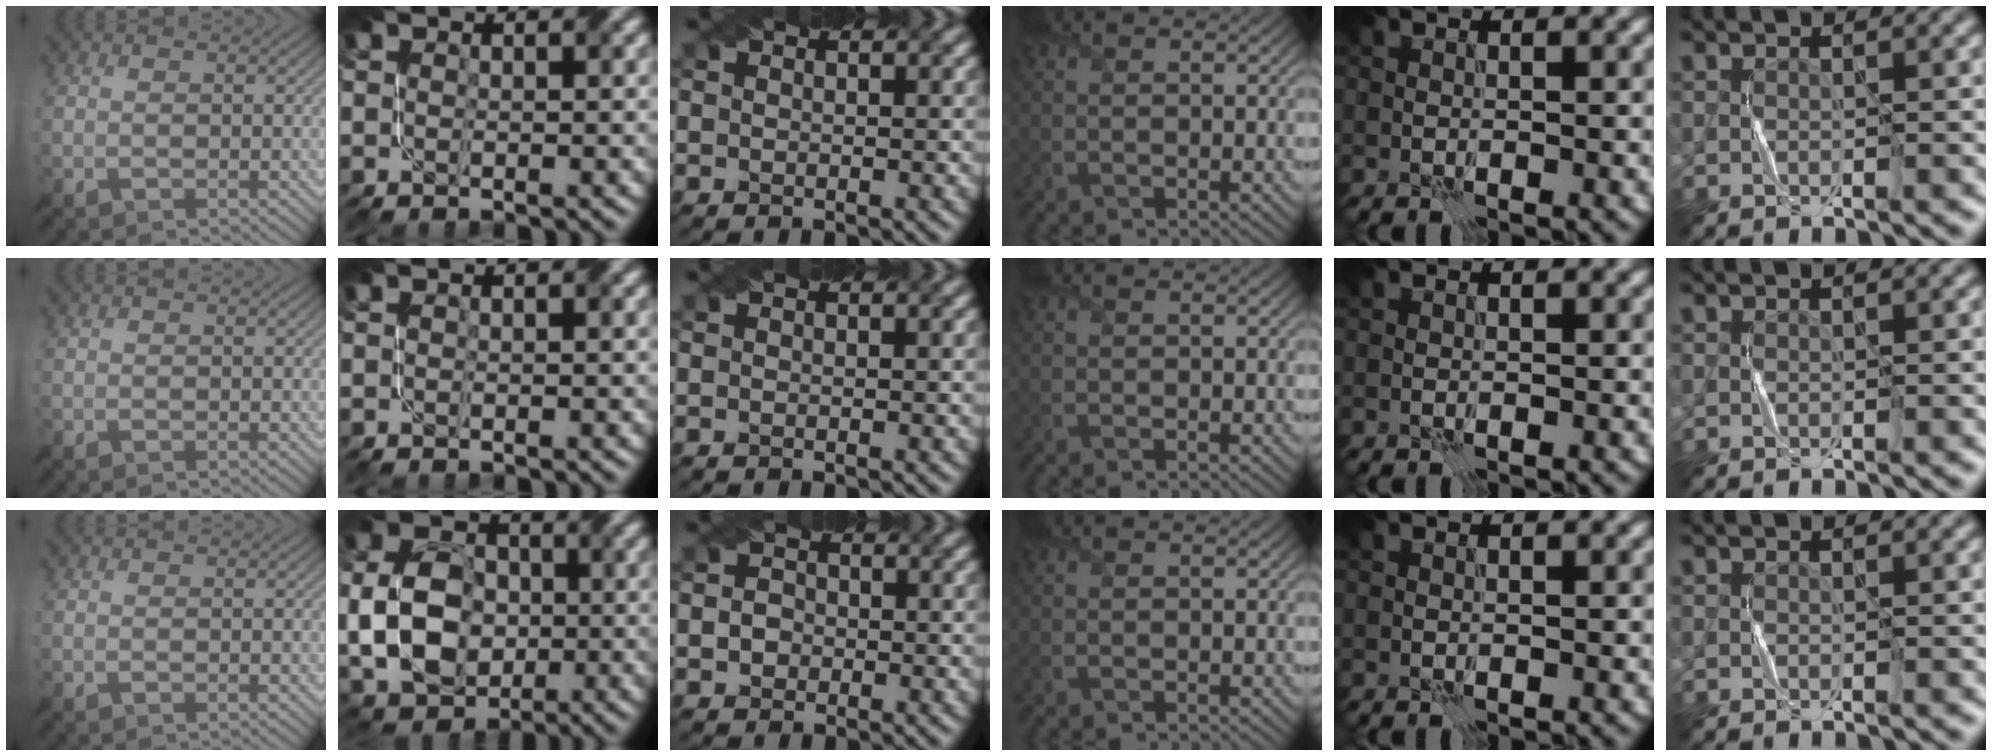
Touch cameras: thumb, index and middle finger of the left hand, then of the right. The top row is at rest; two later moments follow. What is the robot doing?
{"motion": "fold", "object": "coffee filter"}